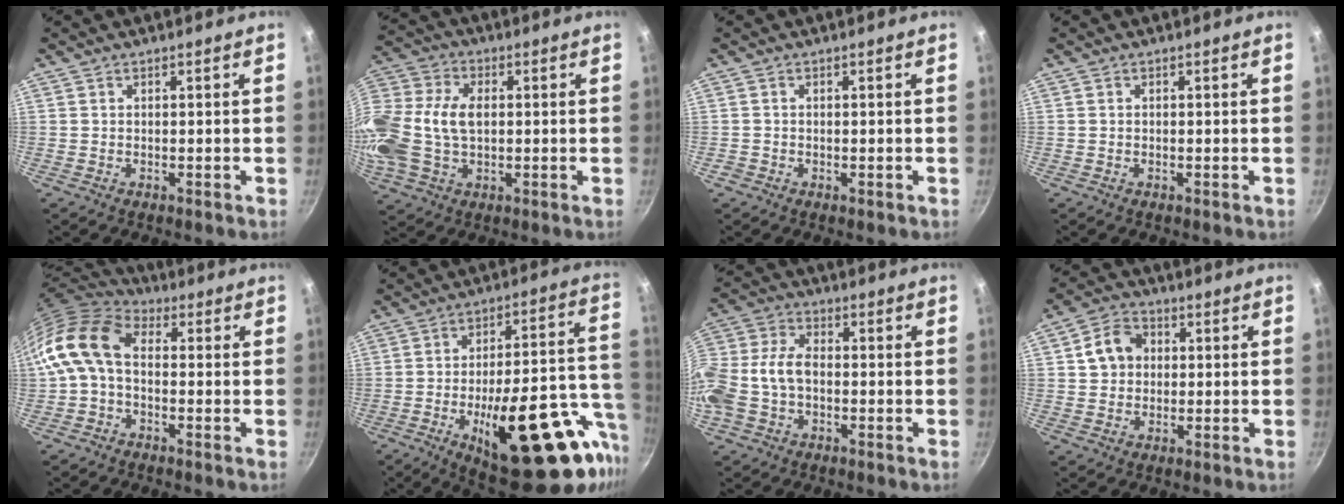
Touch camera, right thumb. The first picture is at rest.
{"total": 19.4, "force": [0.4, 13.3, 14.2], "torque": [-0.321, 0.033, 0.003]}
{"total": 0.6, "force": [-0.4, 0.4, 0.2], "torque": [-0.003, 0.000, -0.008]}
{"total": 0.0}
{"total": 12.6, "force": [-0.2, 8.3, 9.4], "torque": [-0.180, 0.031, -0.025]}
{"total": 27.9, "force": [-10.3, 10.4, 23.8], "torque": [-0.291, 0.029, -0.137]}
{"total": 12.1, "force": [-2.2, 8.0, 8.8], "torque": [-0.178, 0.038, -0.055]}
{"total": 7.3, "force": [1.2, 6.1, 3.8], "torque": [-0.039, 0.015, 0.010]}